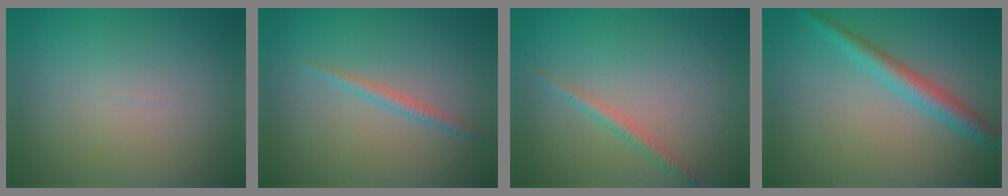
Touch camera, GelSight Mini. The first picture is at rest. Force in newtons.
{"total": 0.9, "press": 0.9, "slide": 0.1}
{"total": 1.3, "press": 1.3, "slide": 0.1}
{"total": 2.9, "press": 2.9, "slide": 0.1}